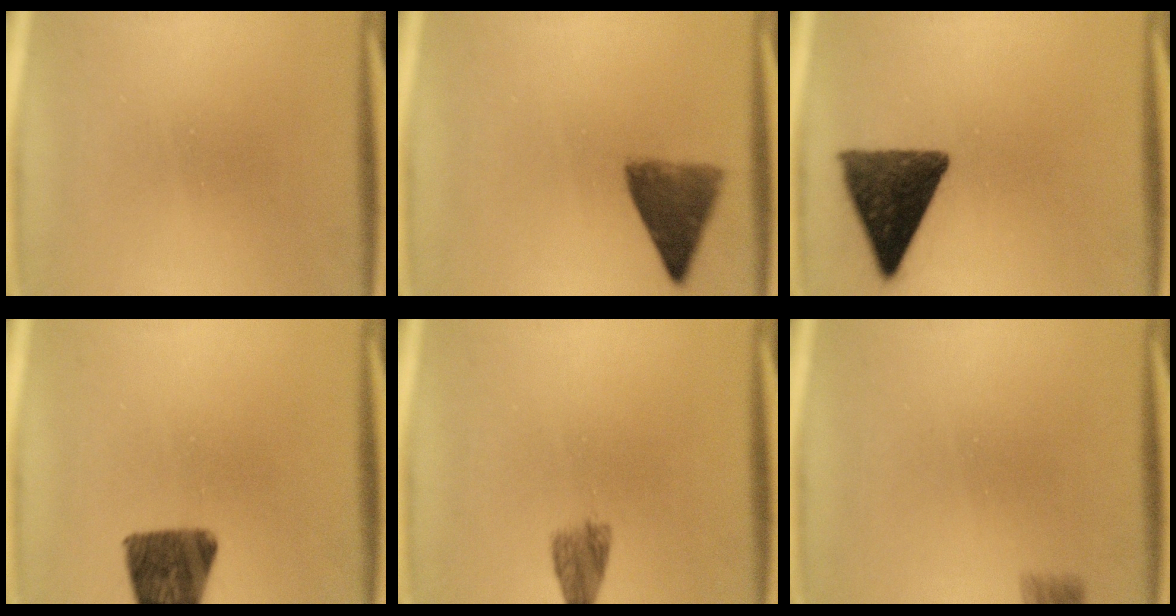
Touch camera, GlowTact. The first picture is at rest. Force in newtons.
{"total": 6.7}
{"total": 12.6}
{"total": 10.9}
{"total": 2.1}
{"total": 2.1}